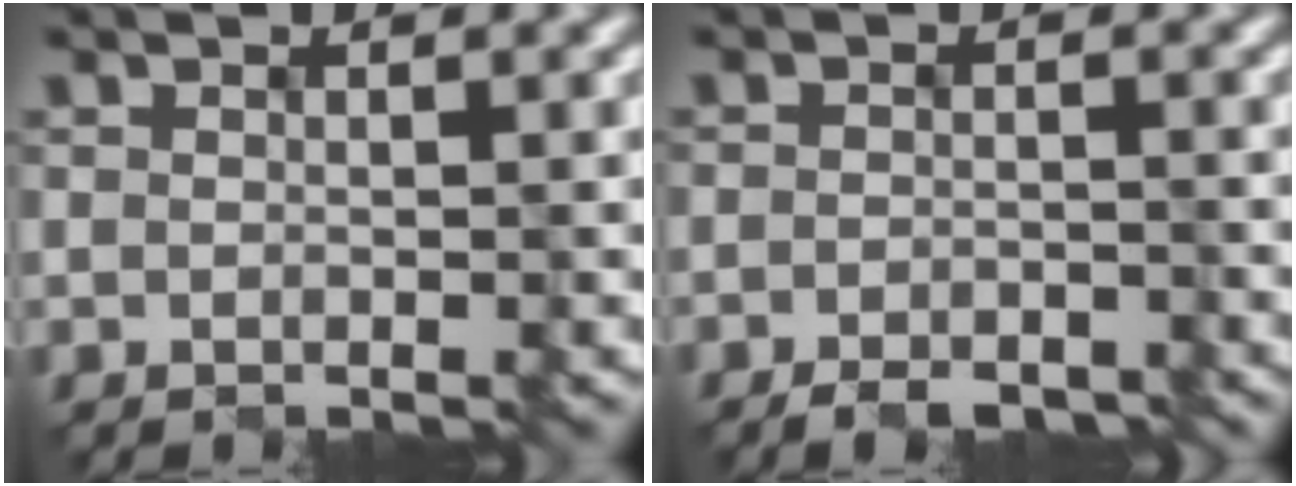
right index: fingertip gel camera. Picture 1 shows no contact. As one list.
[{"total": 2.2, "force": [-2.1, 0.4, 0.7], "torque": [-0.009, -0.001, -0.034]}]